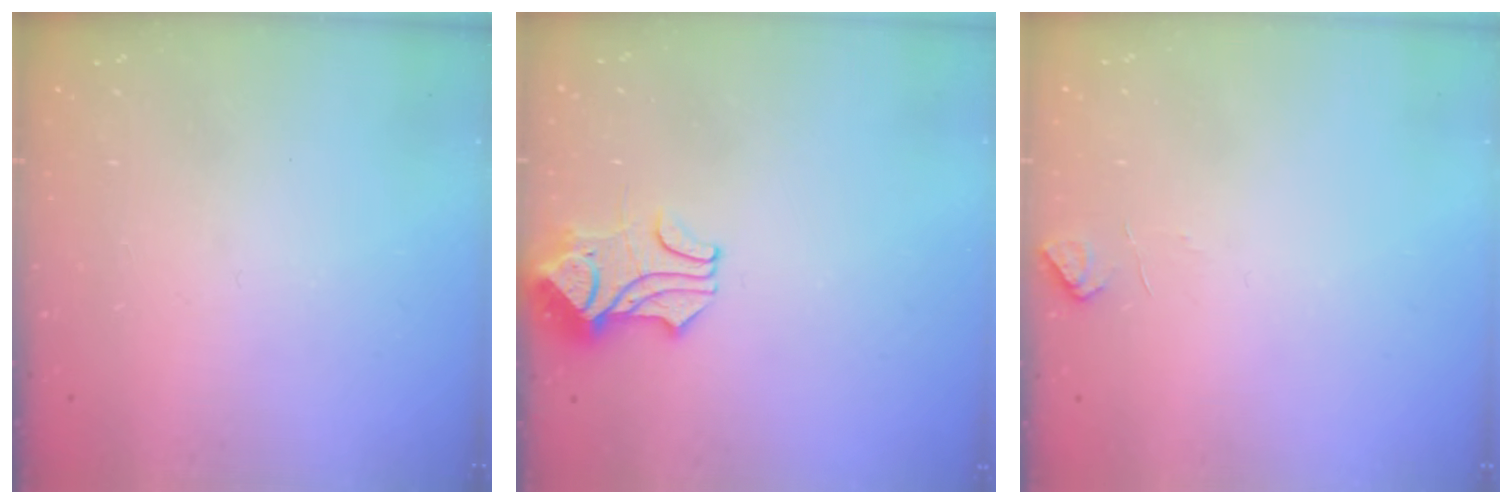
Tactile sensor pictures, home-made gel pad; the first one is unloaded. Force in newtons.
{"total": 1.7, "press": 1.2, "slide": 1.1}
{"total": 2.9, "press": 2.8, "slide": 0.6}